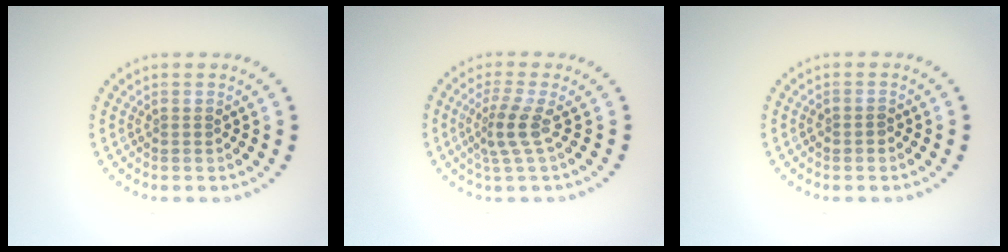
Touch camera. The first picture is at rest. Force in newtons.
{"total": 2.7, "press": 1.9, "slide": 1.9}
{"total": 0.8, "press": 0.7, "slide": 0.3}